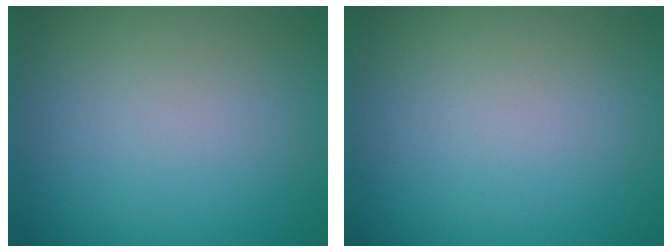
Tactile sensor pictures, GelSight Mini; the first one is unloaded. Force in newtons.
{"total": 0.0}